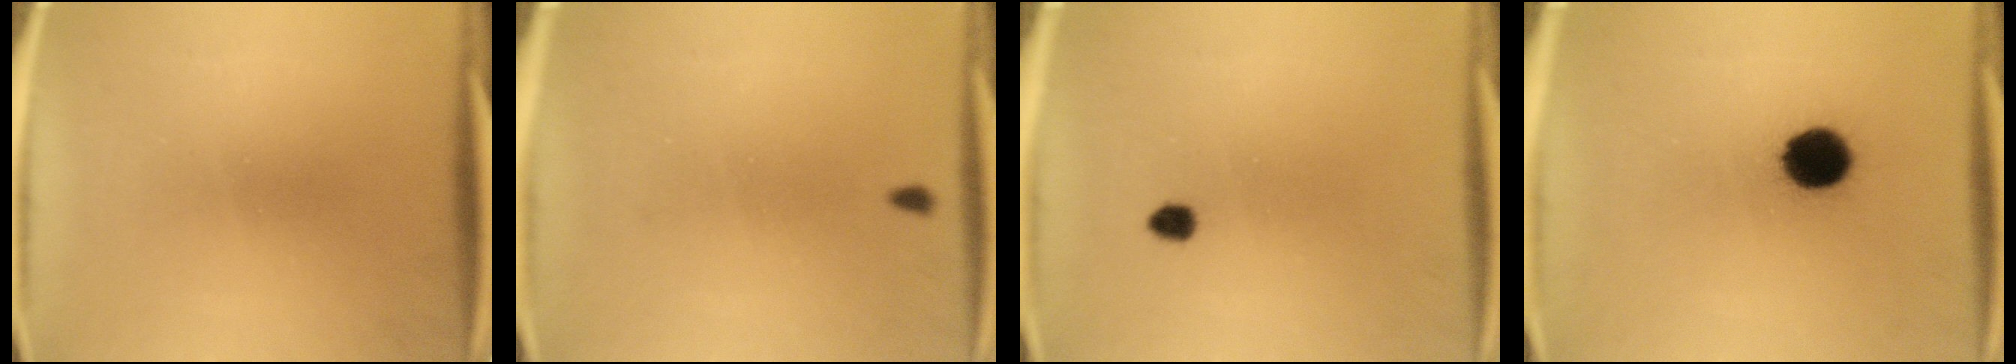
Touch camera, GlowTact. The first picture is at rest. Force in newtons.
{"total": 0.8}
{"total": 1.8}
{"total": 10.1}